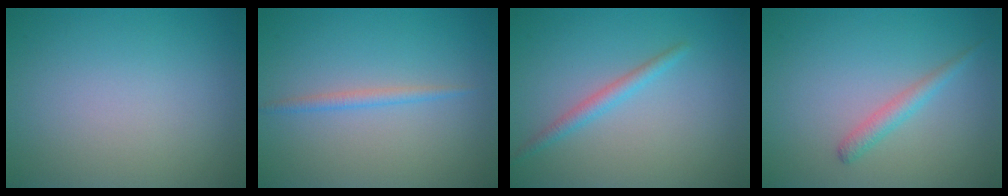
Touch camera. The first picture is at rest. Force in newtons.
{"total": 1.2, "press": 1.2, "slide": 0.1}
{"total": 1.7, "press": 1.7, "slide": 0.1}
{"total": 1.6, "press": 1.6, "slide": 0.1}